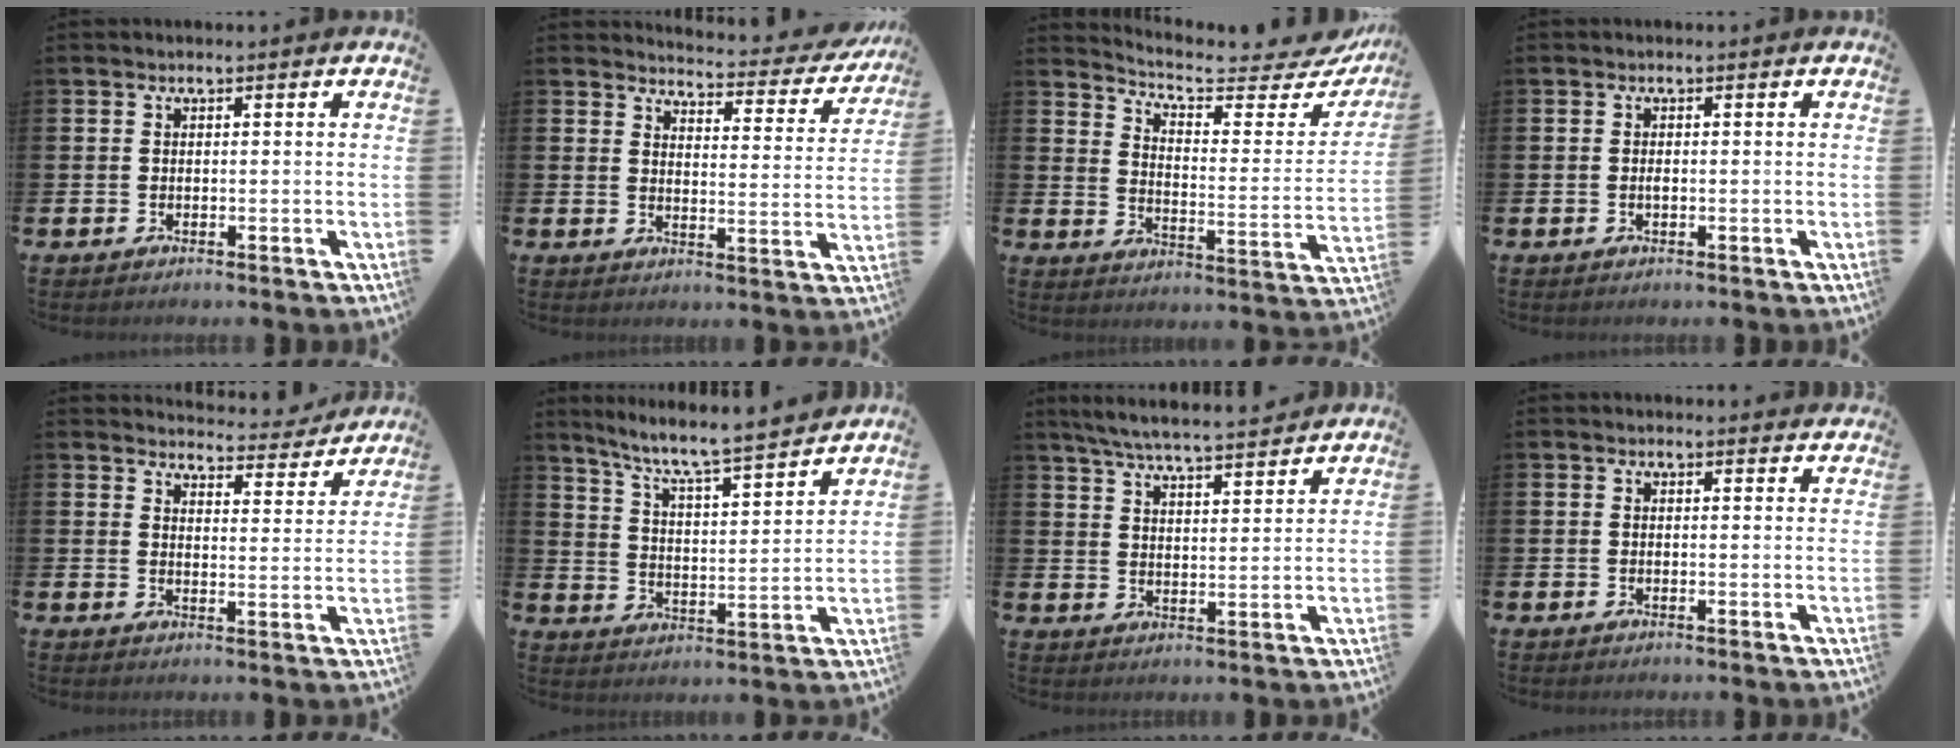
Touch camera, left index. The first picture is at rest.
{"total": 3.6, "force": [3.4, 0.7, 0.8], "torque": [-0.020, -0.035, 0.051]}
{"total": 6.5, "force": [5.9, 1.4, 2.5], "torque": [-0.064, -0.050, 0.094]}
{"total": 0.6, "force": [-0.1, 0.2, 0.6], "torque": [-0.013, 0.001, -0.003]}
{"total": 4.2, "force": [4.1, 0.7, 0.3], "torque": [-0.009, -0.035, 0.067]}
{"total": 7.5, "force": [7.0, 0.1, 2.8], "torque": [-0.086, -0.059, 0.116]}
{"total": 6.2, "force": [5.9, 0.2, 1.7], "torque": [-0.055, -0.034, 0.106]}
{"total": 0.7, "force": [0.7, 0.1, 0.1], "torque": [0.008, -0.003, 0.012]}